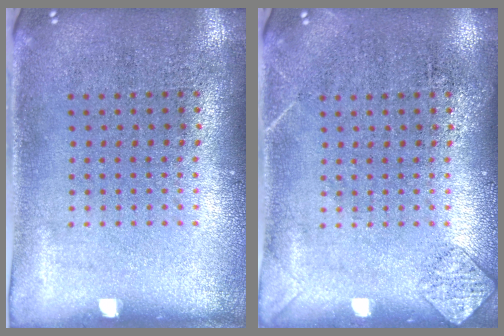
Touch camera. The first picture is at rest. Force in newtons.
{"total": 1.3, "press": 1.3, "slide": 0.1}